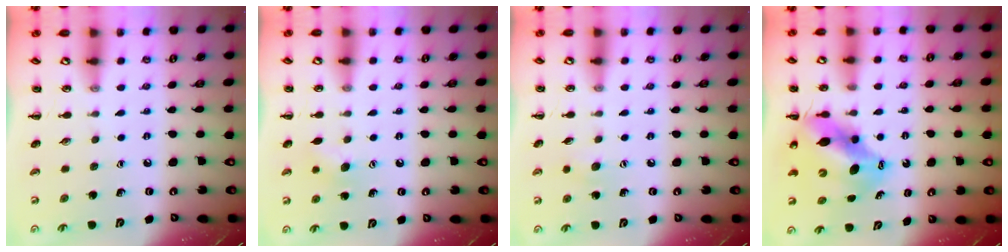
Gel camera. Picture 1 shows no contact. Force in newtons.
{"total": 7.2, "press": 7.1, "slide": 1.4}
{"total": 4.6, "press": 4.5, "slide": 1.2}
{"total": 12.2, "press": 11.8, "slide": 3.0}